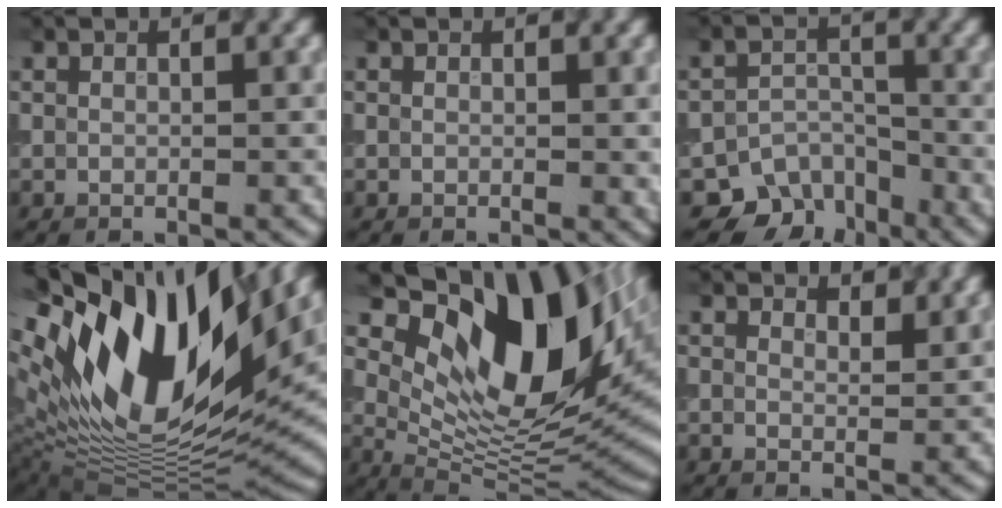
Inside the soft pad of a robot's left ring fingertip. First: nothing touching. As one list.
[{"total": 0.8, "force": [0.1, 0.2, 0.8], "torque": [-0.008, -0.003, 0.001]}, {"total": 5.0, "force": [-3.2, 3.7, 1.3], "torque": [-0.001, -0.005, -0.045]}, {"total": 18.4, "force": [8.0, 8.2, 14.4], "torque": [-0.275, 0.019, 0.126]}, {"total": 15.9, "force": [6.2, 7.5, 12.6], "torque": [-0.182, -0.001, 0.109]}, {"total": 2.6, "force": [2.3, 0.8, 0.9], "torque": [-0.016, 0.000, 0.027]}]